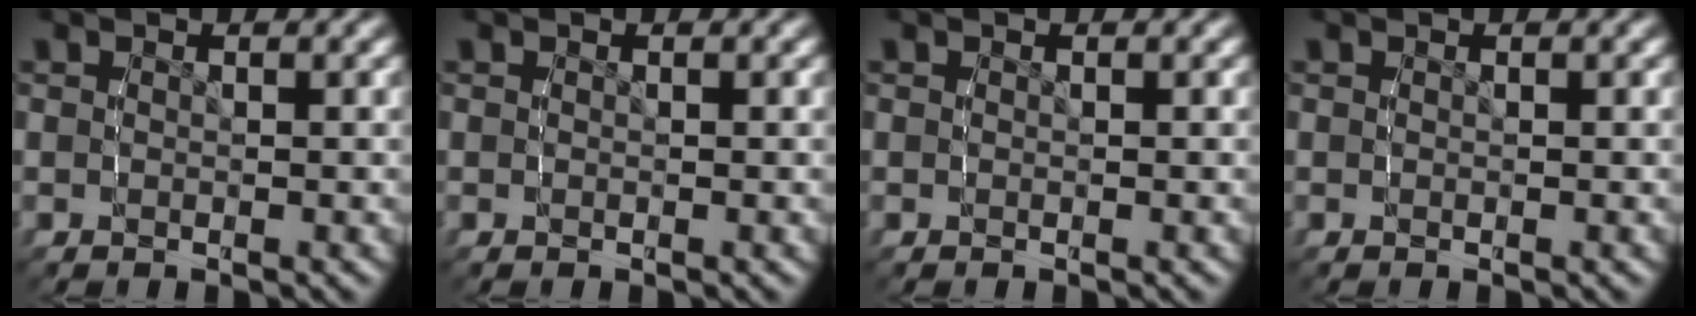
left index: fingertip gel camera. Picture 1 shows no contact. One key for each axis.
{"total": 0.0}
{"total": 0.0}
{"total": 0.0}